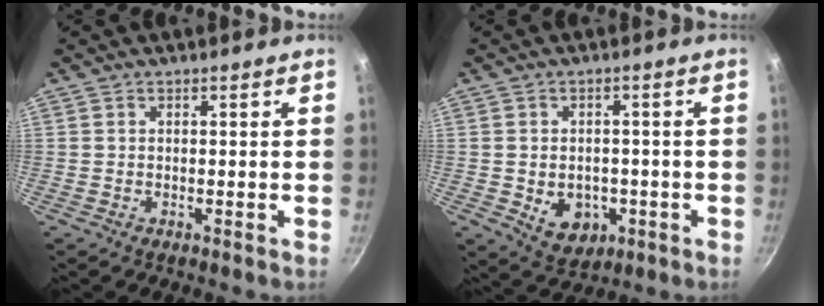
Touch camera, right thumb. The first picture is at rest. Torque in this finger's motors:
{"motor_torque": [-0.29, 0.03, 0.47, 0.26, 0.14]}